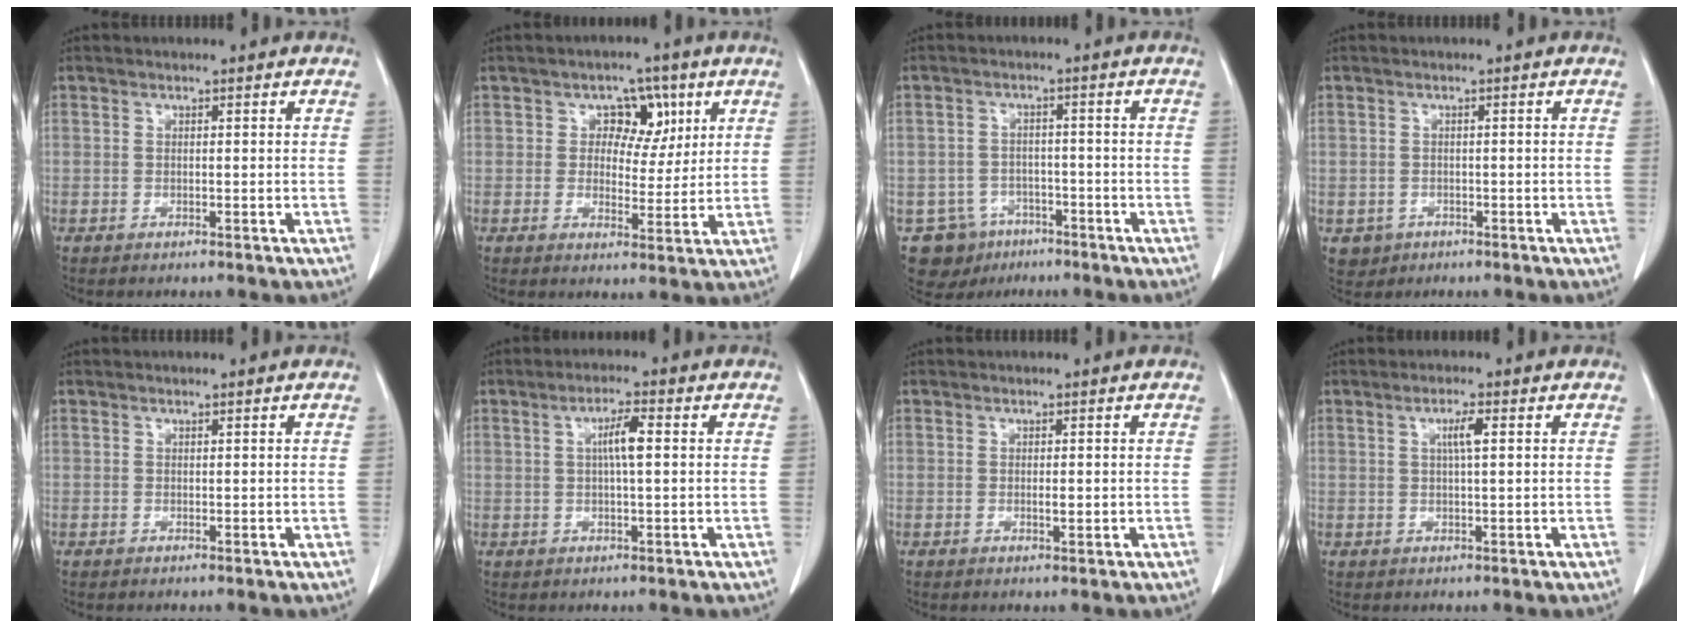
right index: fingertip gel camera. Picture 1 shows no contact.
{"total": 5.7, "force": [2.1, 4.2, 3.3], "torque": [-0.033, 0.010, 0.031]}
{"total": 7.3, "force": [-4.4, 5.8, 0.7], "torque": [-0.012, 0.011, -0.061]}
{"total": 2.7, "force": [-1.2, 2.4, 0.3], "torque": [-0.002, 0.006, -0.013]}
{"total": 0.0}
{"total": 4.0, "force": [0.6, 0.3, 3.9], "torque": [-0.071, 0.004, 0.009]}
{"total": 1.2, "force": [0.0, 0.3, 1.2], "torque": [-0.020, -0.001, 0.003]}
{"total": 2.7, "force": [0.7, 0.1, 2.6], "torque": [-0.048, 0.001, 0.012]}